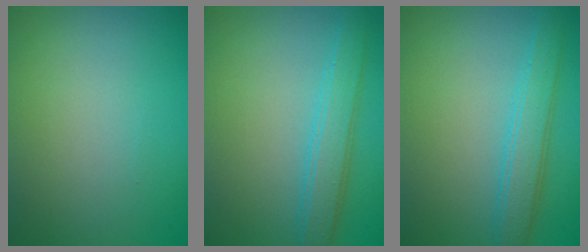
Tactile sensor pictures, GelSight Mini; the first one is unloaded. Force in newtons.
{"total": 2.4, "press": 2.4, "slide": 0.2}
{"total": 2.4, "press": 2.4, "slide": 0.2}